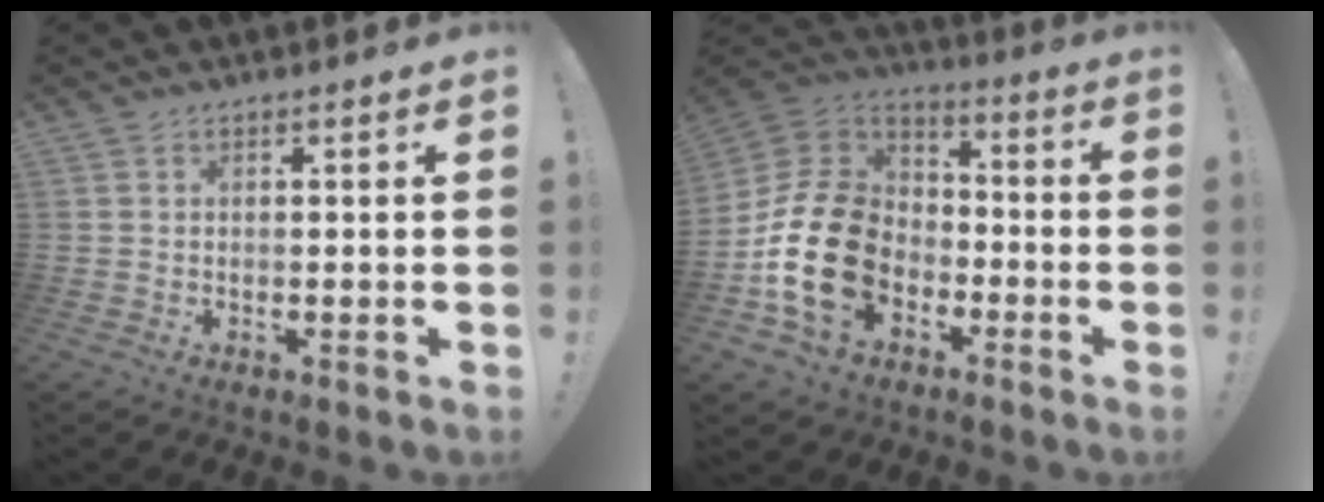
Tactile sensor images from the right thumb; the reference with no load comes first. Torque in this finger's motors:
{"motor_torque": [2.44, 2.57, 1.47, -1.30, 0.13]}